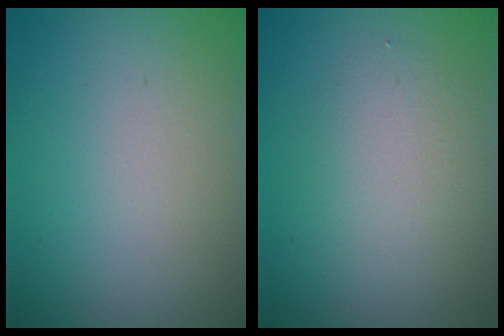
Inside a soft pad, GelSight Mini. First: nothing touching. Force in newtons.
{"total": 2.6, "press": 2.6, "slide": 0.1}